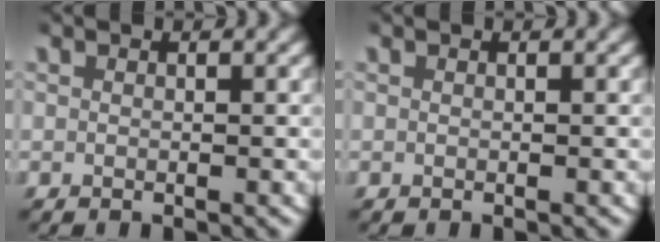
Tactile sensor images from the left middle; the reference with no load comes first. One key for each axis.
{"total": 0.0}